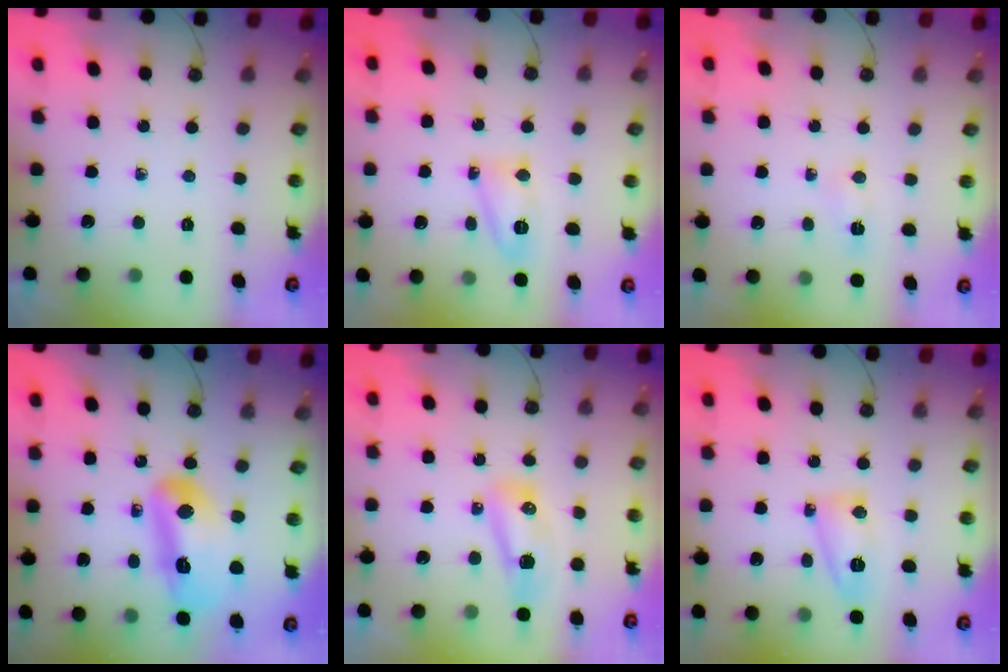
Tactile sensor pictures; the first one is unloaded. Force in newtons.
{"total": 9.2, "press": 9.1, "slide": 1.1}
{"total": 2.8, "press": 2.8, "slide": 0.2}
{"total": 13.3, "press": 13.2, "slide": 1.6}
{"total": 11.2, "press": 9.1, "slide": 6.7}
{"total": 6.3, "press": 6.2, "slide": 1.1}